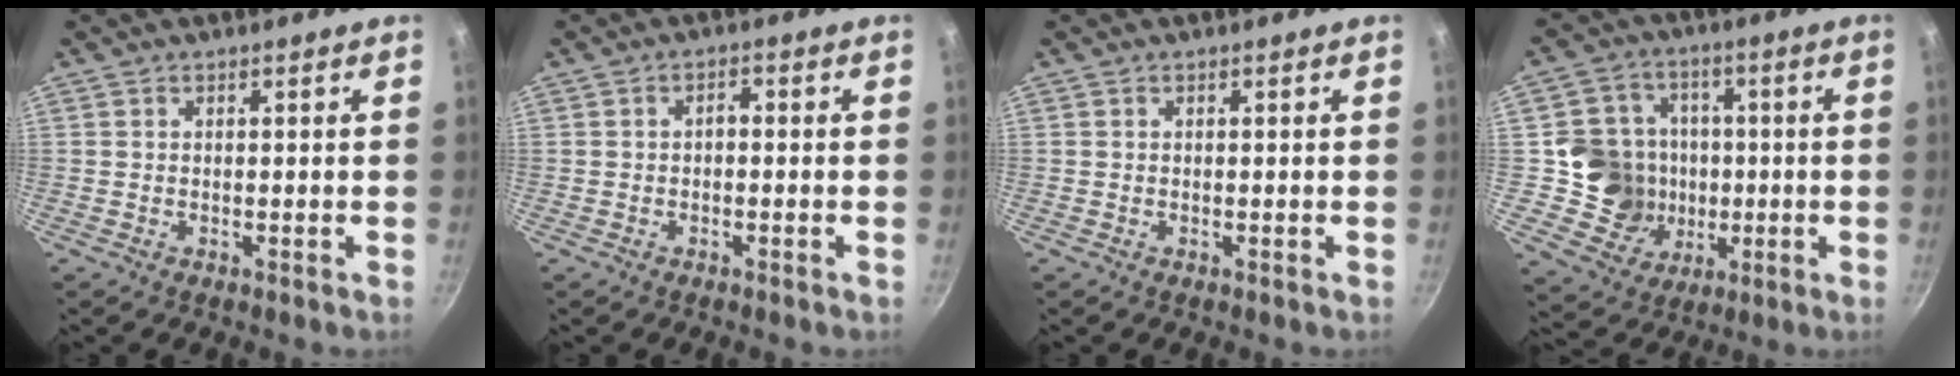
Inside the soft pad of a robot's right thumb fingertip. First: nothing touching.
{"total": 1.7, "force": [-0.4, 1.0, 1.3], "torque": [-0.017, 0.014, -0.006]}
{"total": 0.0}
{"total": 12.5, "force": [-0.5, 11.9, 3.8], "torque": [-0.029, 0.016, -0.008]}